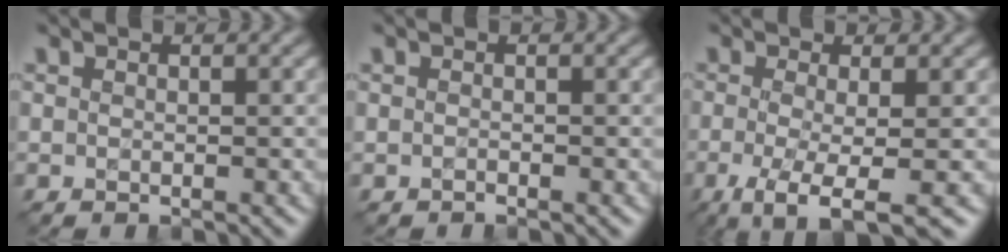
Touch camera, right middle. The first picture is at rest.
{"total": 0.0}
{"total": 5.4, "force": [-1.8, 1.3, 4.9], "torque": [-0.083, -0.009, -0.038]}